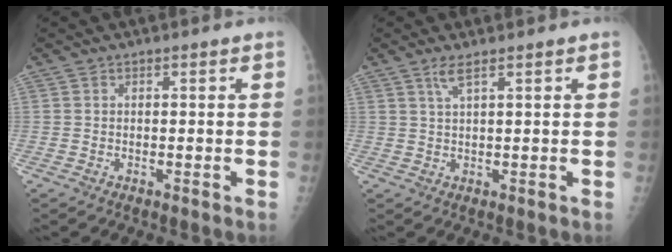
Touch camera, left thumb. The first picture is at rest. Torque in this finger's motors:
{"motor_torque": [0.41, -0.15, 0.30, -0.25, 0.12]}